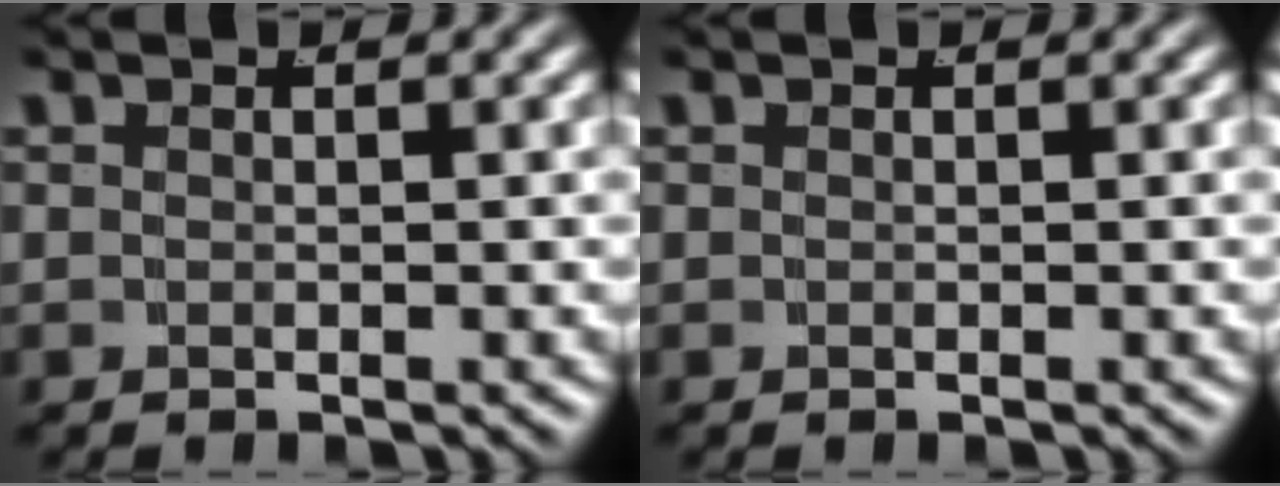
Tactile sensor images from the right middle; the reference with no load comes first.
{"total": 0.0}